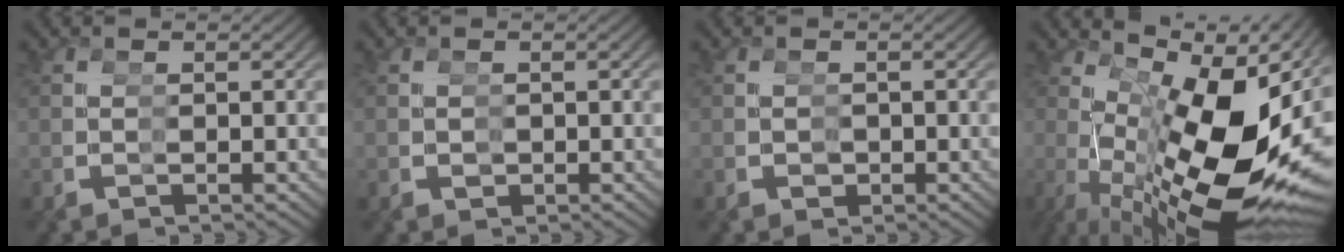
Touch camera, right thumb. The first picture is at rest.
{"total": 1.6, "force": [0.0, 1.5, 0.6], "torque": [-0.012, -0.014, 0.008]}
{"total": 2.1, "force": [-0.3, 1.9, 0.9], "torque": [-0.014, -0.016, 0.005]}
{"total": 18.6, "force": [-0.1, 9.9, 15.7], "torque": [-0.265, -0.033, 0.028]}